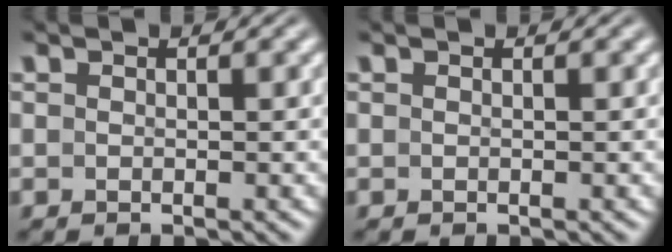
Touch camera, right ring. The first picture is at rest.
{"total": 0.0}